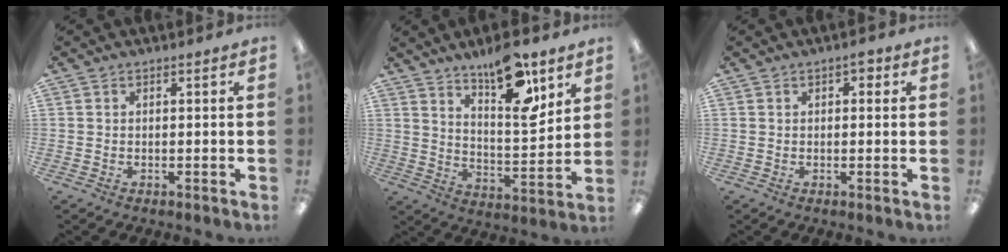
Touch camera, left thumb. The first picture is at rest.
{"total": 15.8, "force": [11.0, 5.5, 10.0], "torque": [-0.139, -0.069, 0.181]}
{"total": 2.1, "force": [0.6, 1.2, 1.6], "torque": [-0.015, -0.002, 0.005]}